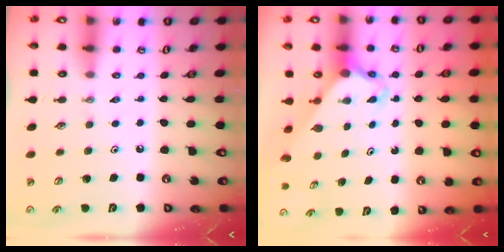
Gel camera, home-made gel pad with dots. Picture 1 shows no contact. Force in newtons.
{"total": 3.1, "press": 3.1, "slide": 0.2}